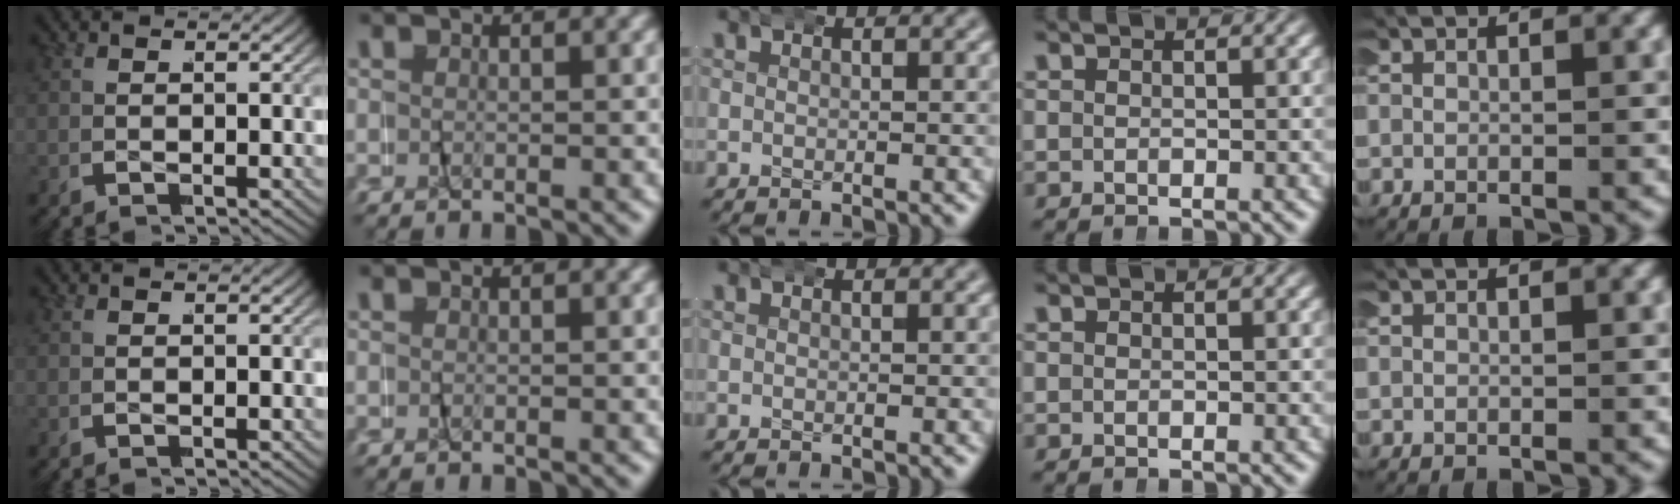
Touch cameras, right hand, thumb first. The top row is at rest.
{}